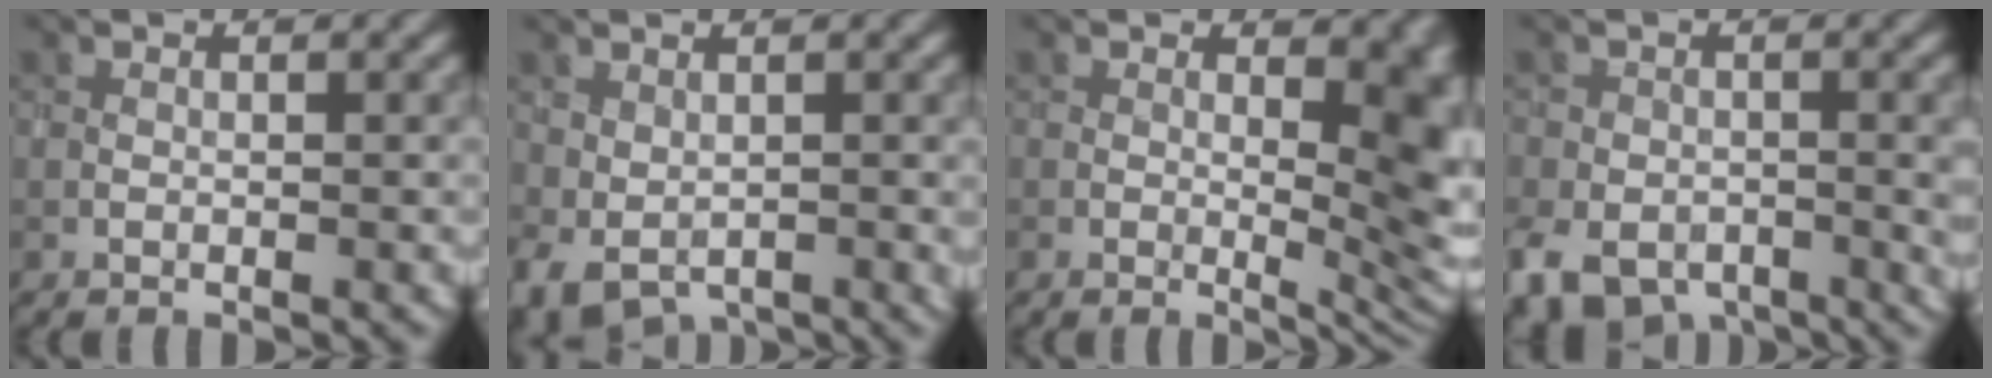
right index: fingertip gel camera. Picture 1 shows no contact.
{"total": 2.8, "force": [-0.6, 2.0, 1.9], "torque": [-0.036, -0.008, 0.001]}
{"total": 8.9, "force": [0.8, 4.3, 7.8], "torque": [-0.079, 0.003, 0.010]}
{"total": 8.4, "force": [-4.1, 5.3, 5.1], "torque": [-0.089, -0.038, -0.059]}